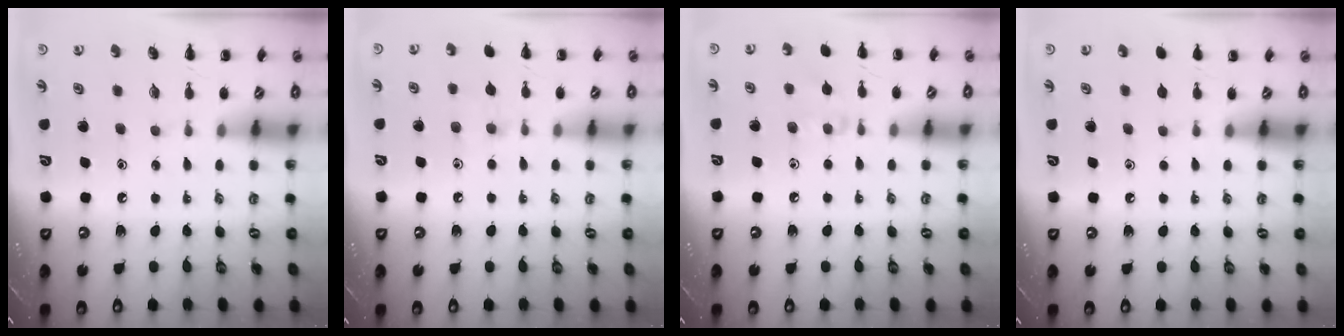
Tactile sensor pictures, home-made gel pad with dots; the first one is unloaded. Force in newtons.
{"total": 4.7, "press": 4.4, "slide": 1.7}
{"total": 6.5, "press": 6.2, "slide": 2.0}
{"total": 1.1, "press": 1.1, "slide": 0.2}